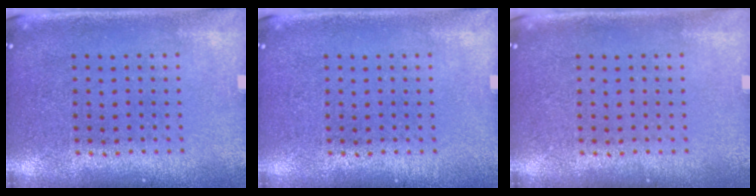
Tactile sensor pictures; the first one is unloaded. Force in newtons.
{"total": 0.0}
{"total": 0.0}